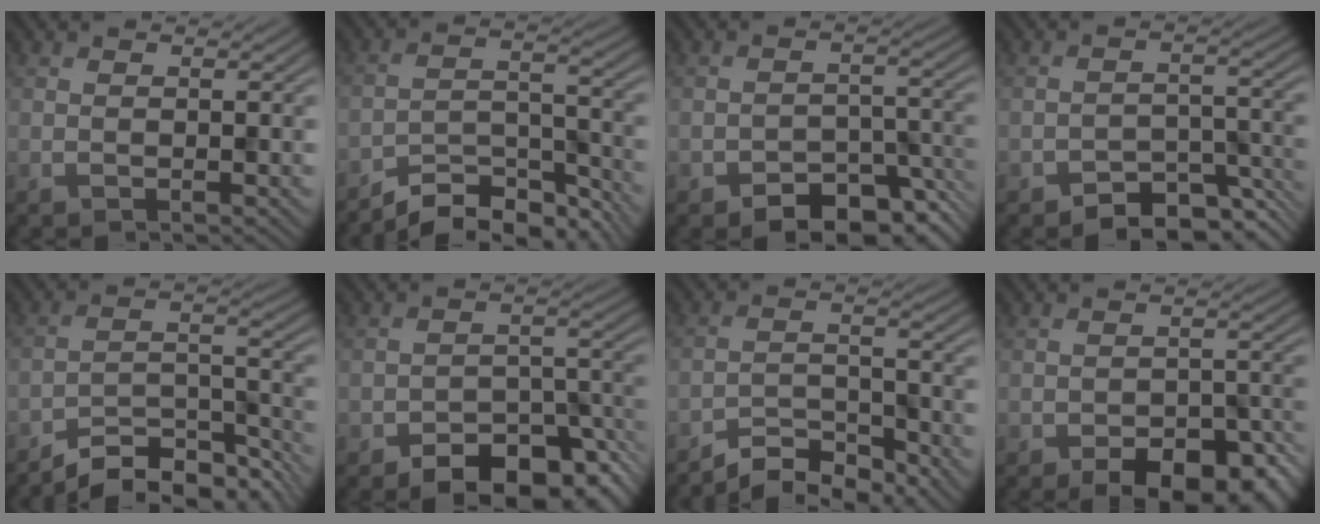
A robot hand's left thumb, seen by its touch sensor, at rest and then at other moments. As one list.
[{"total": 8.0, "force": [-7.2, 1.9, 2.9], "torque": [-0.047, 0.006, -0.130]}, {"total": 7.6, "force": [-5.1, 4.0, 4.1], "torque": [-0.049, -0.012, -0.081]}, {"total": 5.9, "force": [-4.3, 2.8, 3.1], "torque": [-0.039, -0.001, -0.071]}, {"total": 9.1, "force": [-8.1, 2.0, 3.7], "torque": [-0.057, 0.009, -0.141]}, {"total": 9.5, "force": [-6.6, 4.6, 5.0], "torque": [-0.062, -0.004, -0.105]}, {"total": 5.5, "force": [-4.9, 1.4, 2.0], "torque": [-0.033, 0.001, -0.095]}, {"total": 10.0, "force": [-6.8, 4.6, 5.7], "torque": [-0.074, -0.012, -0.089]}]